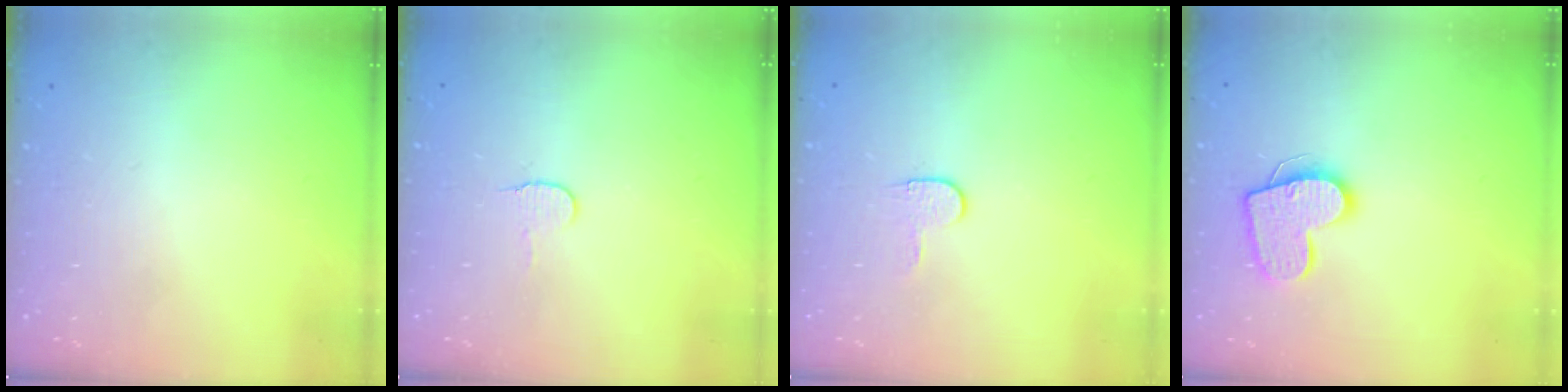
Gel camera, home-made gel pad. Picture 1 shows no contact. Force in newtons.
{"total": 4.9, "press": 4.9, "slide": 0.5}
{"total": 3.8, "press": 3.8, "slide": 0.3}
{"total": 13.9, "press": 13.8, "slide": 1.1}